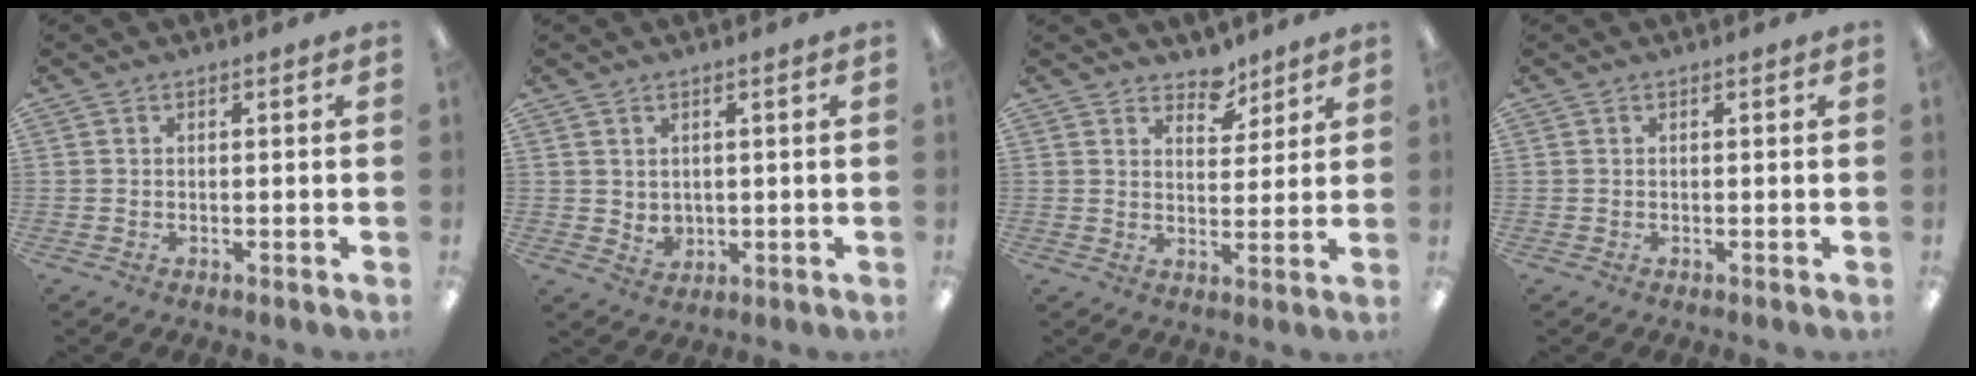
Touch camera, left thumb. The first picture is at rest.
{"total": 2.8, "force": [1.7, 2.0, 0.8], "torque": [-0.011, -0.009, 0.031]}
{"total": 6.3, "force": [5.1, 3.2, 1.8], "torque": [-0.010, -0.033, 0.090]}
{"total": 0.0}